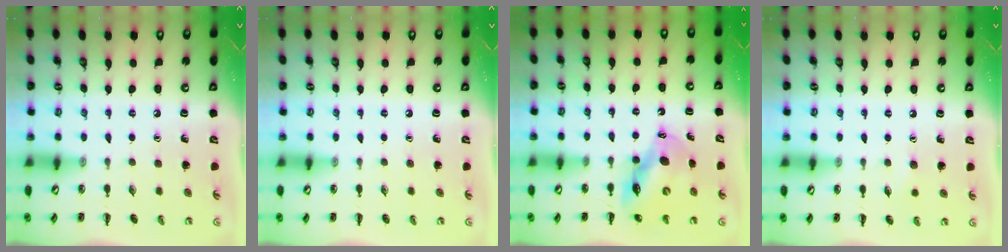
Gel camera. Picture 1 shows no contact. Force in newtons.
{"total": 0.0}
{"total": 11.0, "press": 10.6, "slide": 2.9}
{"total": 3.8, "press": 3.7, "slide": 1.0}